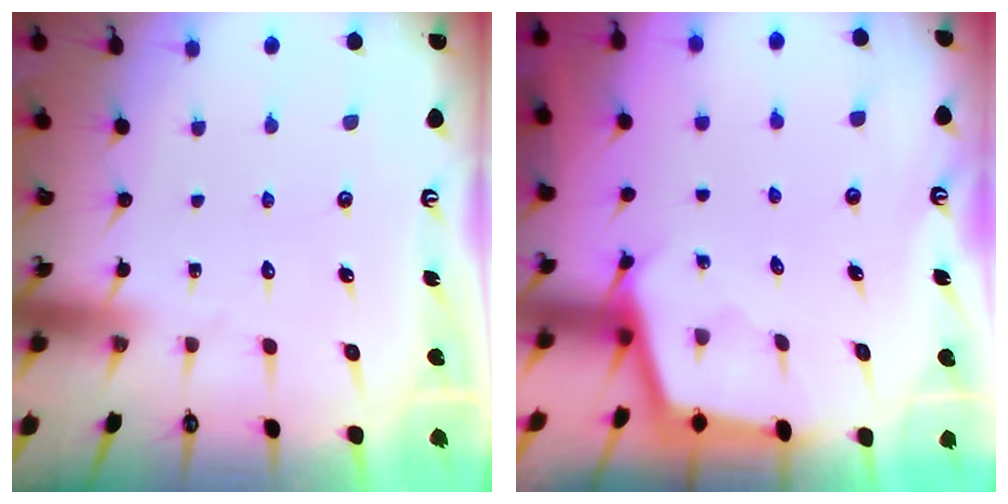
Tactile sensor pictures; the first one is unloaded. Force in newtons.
{"total": 2.2, "press": 2.2, "slide": 0.2}